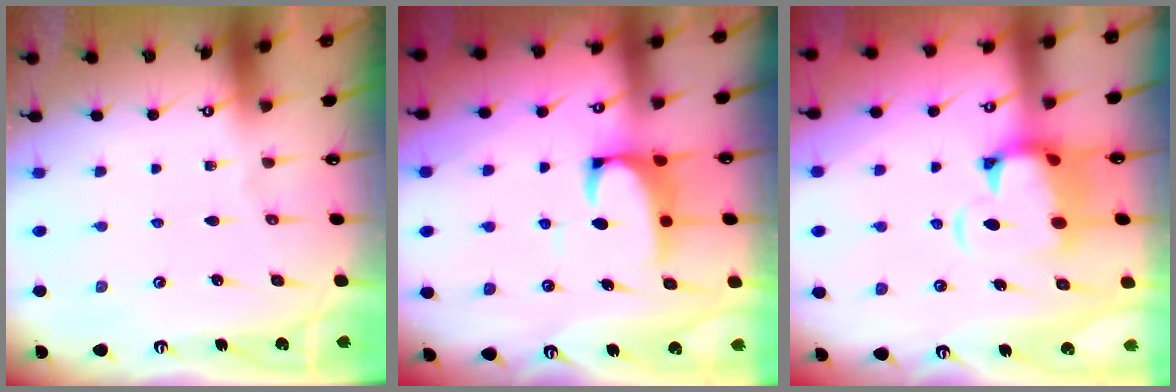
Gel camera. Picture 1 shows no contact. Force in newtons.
{"total": 3.1, "press": 2.9, "slide": 1.1}
{"total": 5.4, "press": 5.1, "slide": 1.7}